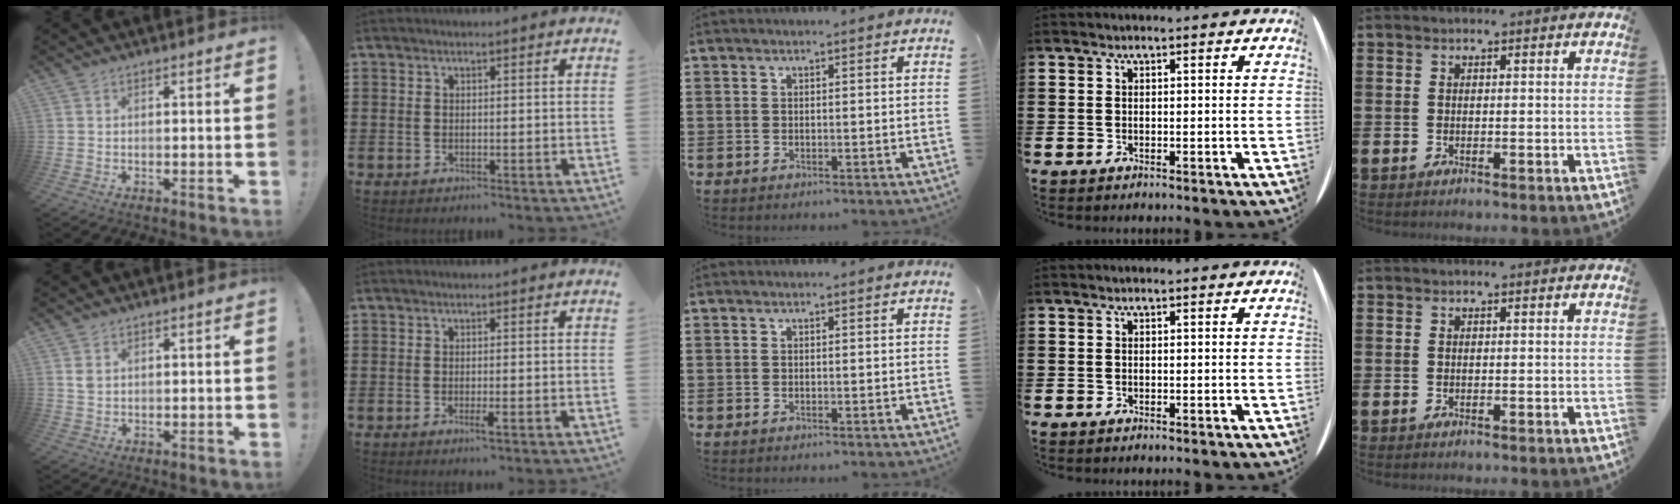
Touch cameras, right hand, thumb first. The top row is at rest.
{"thumb": {"total": 1.8, "force": [0.9, 1.1, 1.2], "torque": [-0.018, 0.000, 0.015]}, "index": {"total": 1.8, "force": [-0.8, 0.1, 1.5], "torque": [-0.033, -0.008, -0.016]}}